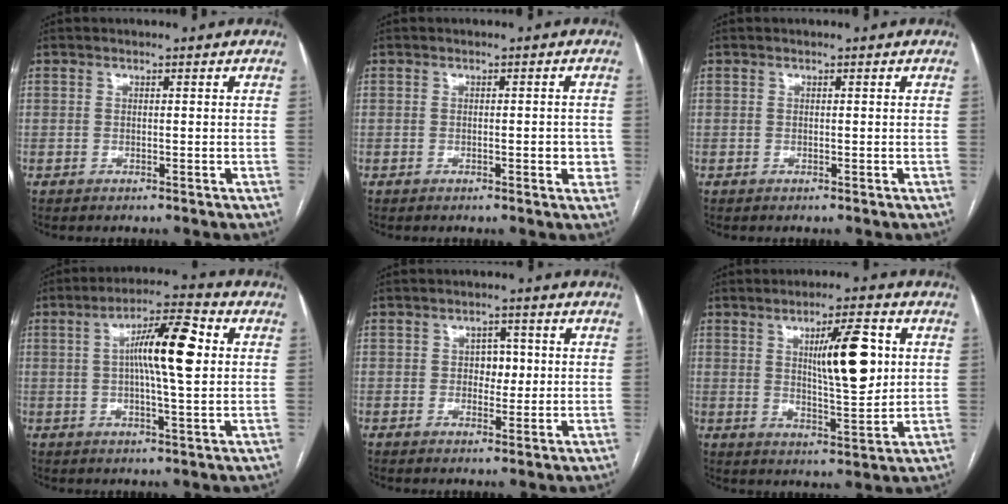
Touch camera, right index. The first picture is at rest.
{"total": 2.6, "force": [-0.5, 1.0, 2.4], "torque": [-0.027, 0.000, -0.005]}
{"total": 0.0}
{"total": 11.0, "force": [1.7, 1.3, 10.8], "torque": [-0.184, 0.019, 0.024]}
{"total": 3.2, "force": [0.2, 2.1, 2.3], "torque": [-0.026, 0.006, 0.005]}
{"total": 10.8, "force": [2.7, 2.0, 10.3], "torque": [-0.161, 0.002, 0.048]}